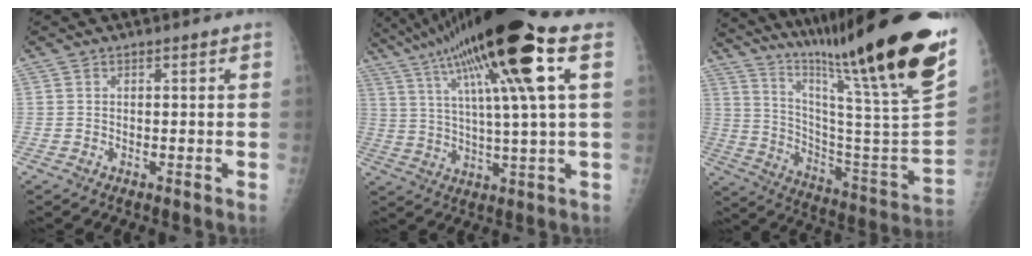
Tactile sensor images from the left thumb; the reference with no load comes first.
{"total": 23.5, "force": [10.7, 2.6, 20.8], "torque": [-0.371, 0.008, 0.176]}
{"total": 36.9, "force": [26.5, 3.0, 25.5], "torque": [-0.327, -0.143, 0.395]}